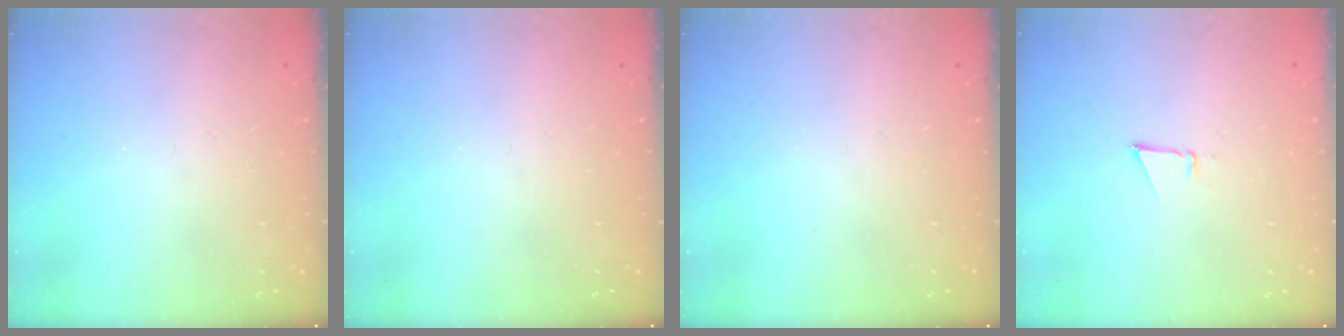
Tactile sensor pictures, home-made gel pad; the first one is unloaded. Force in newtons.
{"total": 0.0}
{"total": 0.0}
{"total": 3.0, "press": 2.9, "slide": 0.8}